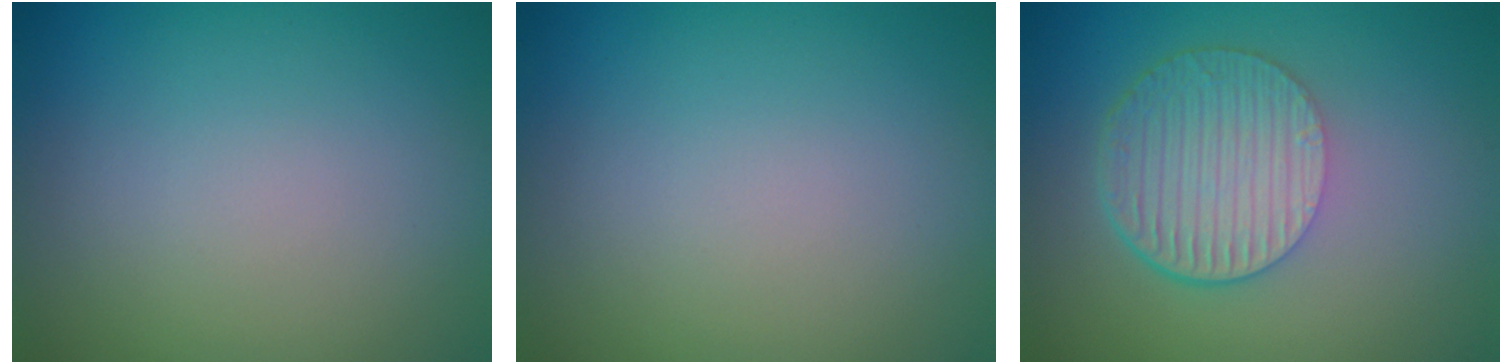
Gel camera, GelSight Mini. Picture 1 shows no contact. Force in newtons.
{"total": 0.0}
{"total": 6.1, "press": 4.1, "slide": 4.5}